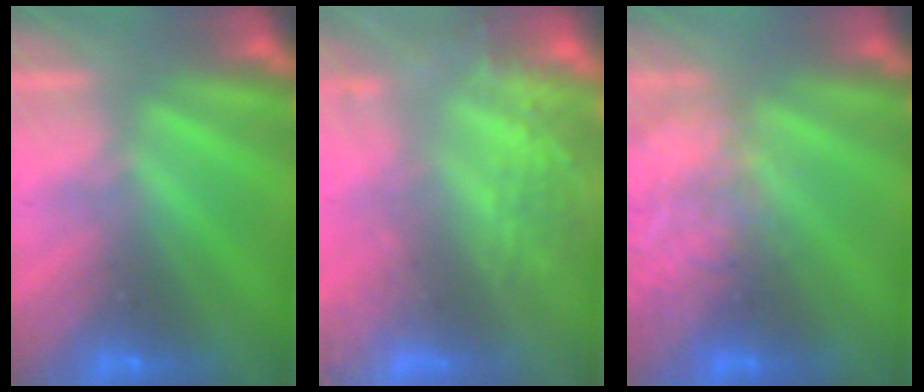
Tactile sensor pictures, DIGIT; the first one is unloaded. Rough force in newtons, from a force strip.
{"total": 6.0}
{"total": 2.0}